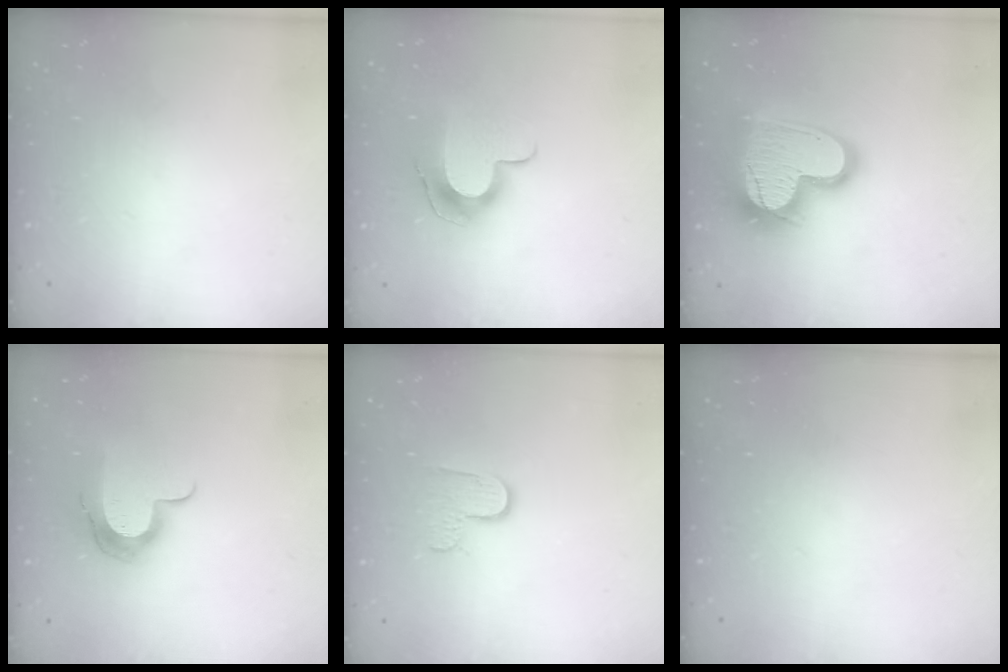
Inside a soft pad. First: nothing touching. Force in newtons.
{"total": 9.9, "press": 9.9, "slide": 0.3}
{"total": 21.2, "press": 21.1, "slide": 1.9}
{"total": 11.3, "press": 11.2, "slide": 0.7}
{"total": 5.5, "press": 5.5, "slide": 0.4}
{"total": 0.0}